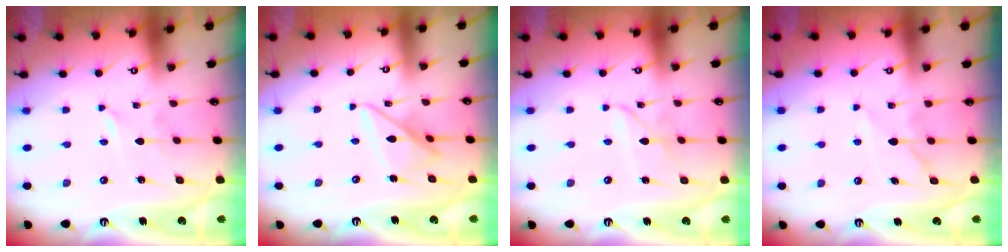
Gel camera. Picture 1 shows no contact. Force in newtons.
{"total": 11.1, "press": 11.0, "slide": 1.0}
{"total": 2.8, "press": 2.8, "slide": 0.2}
{"total": 7.4, "press": 7.4, "slide": 0.2}